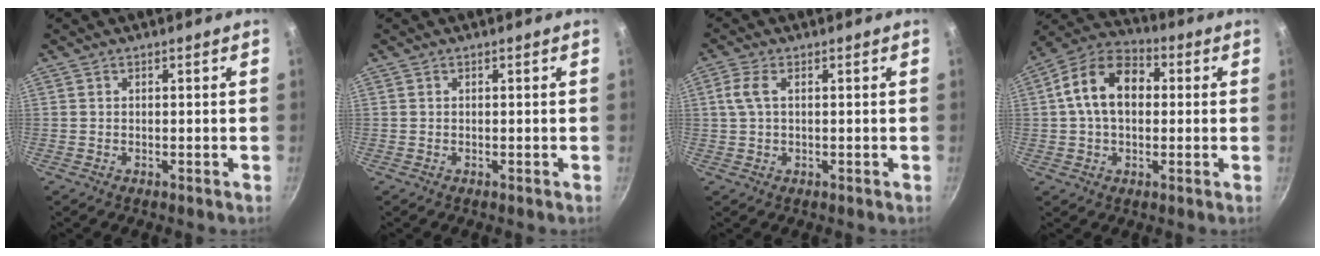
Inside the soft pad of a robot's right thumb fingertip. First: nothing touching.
{"total": 0.0}
{"total": 4.6, "force": [1.1, 2.9, 3.4], "torque": [-0.069, 0.006, 0.019]}
{"total": 13.2, "force": [1.5, 9.0, 9.6], "torque": [-0.135, 0.029, 0.006]}